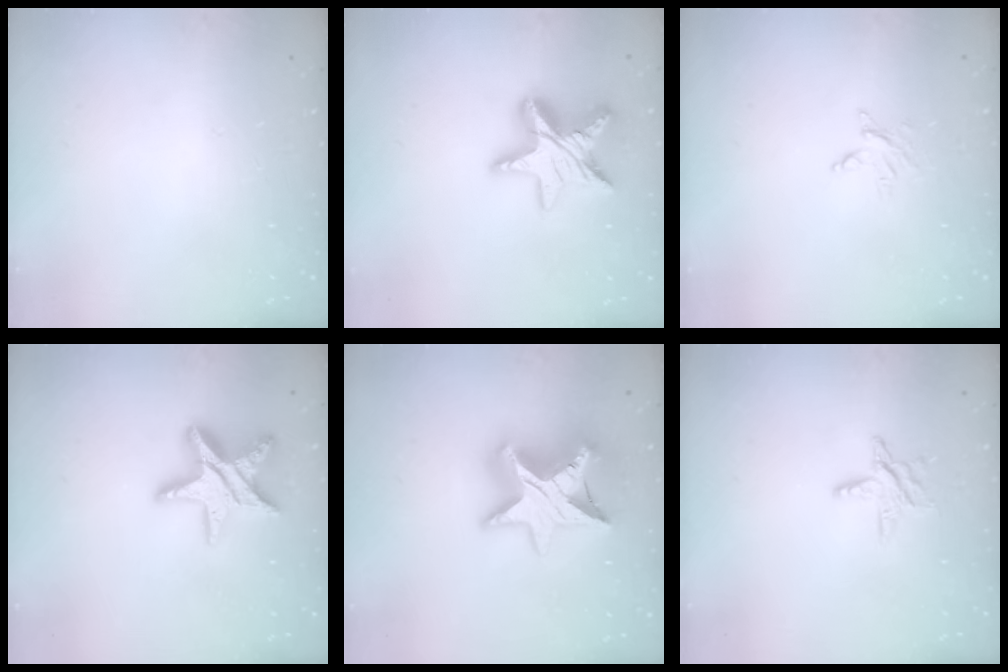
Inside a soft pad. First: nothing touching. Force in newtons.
{"total": 17.2, "press": 17.2, "slide": 1.3}
{"total": 2.4, "press": 2.4, "slide": 0.3}
{"total": 15.9, "press": 15.9, "slide": 1.2}
{"total": 16.8, "press": 16.8, "slide": 1.1}
{"total": 6.9, "press": 6.9, "slide": 0.4}